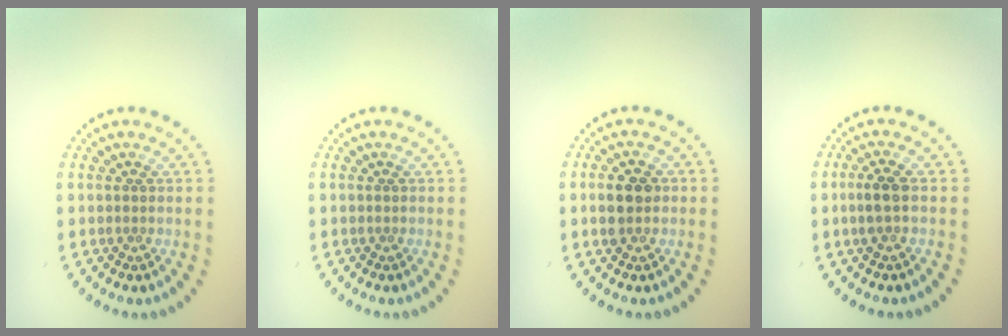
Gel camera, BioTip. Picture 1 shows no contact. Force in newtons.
{"total": 0.0}
{"total": 2.9, "press": 2.9, "slide": 0.2}
{"total": 1.9, "press": 1.8, "slide": 0.6}